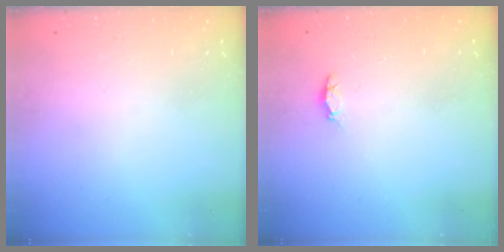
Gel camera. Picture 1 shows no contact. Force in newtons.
{"total": 1.2, "press": 1.1, "slide": 0.4}